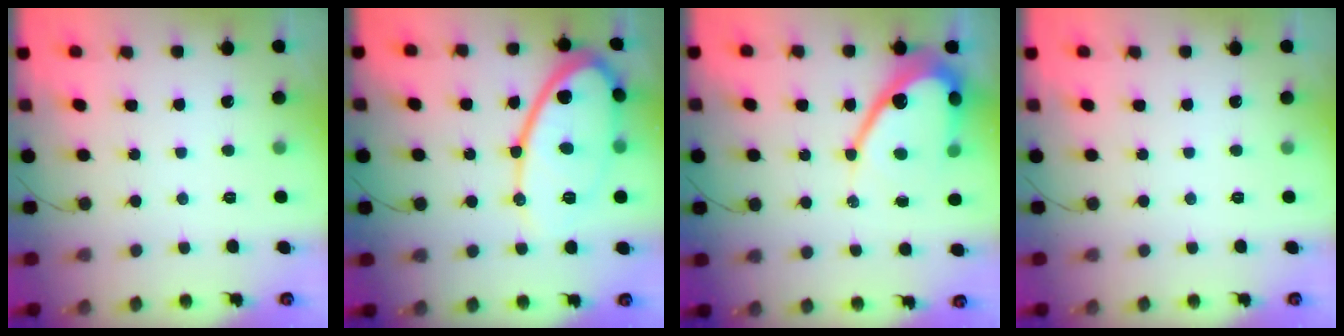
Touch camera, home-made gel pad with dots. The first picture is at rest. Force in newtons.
{"total": 17.5, "press": 17.4, "slide": 1.2}
{"total": 13.8, "press": 13.7, "slide": 1.2}
{"total": 0.0}